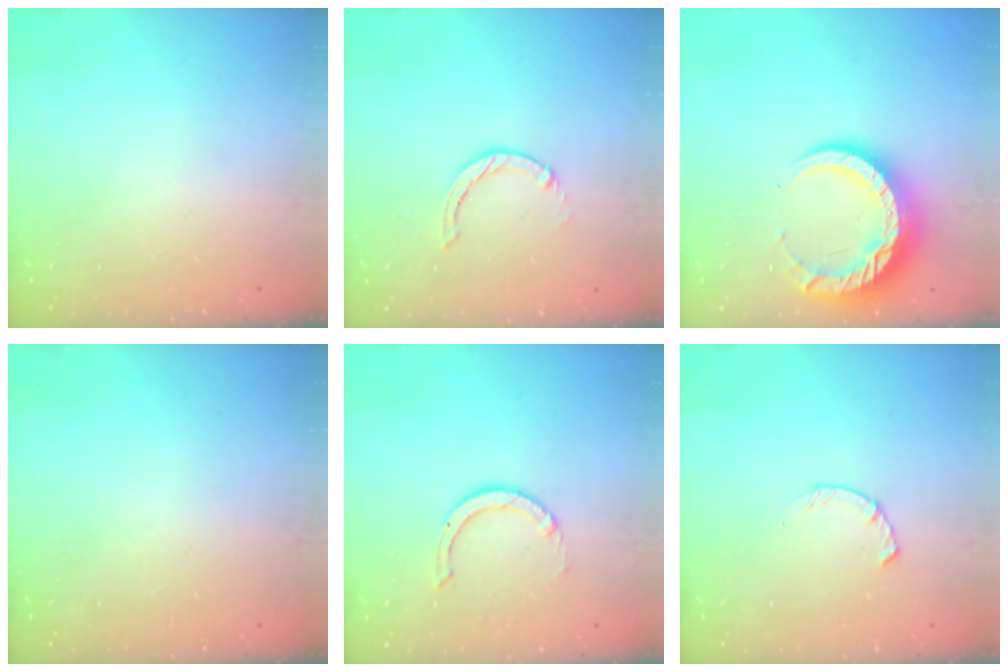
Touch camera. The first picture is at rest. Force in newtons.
{"total": 0.0}
{"total": 13.5, "press": 13.4, "slide": 1.5}
{"total": 2.2, "press": 2.2, "slide": 0.1}
{"total": 2.8, "press": 2.8, "slide": 0.2}
{"total": 2.3, "press": 2.2, "slide": 0.4}